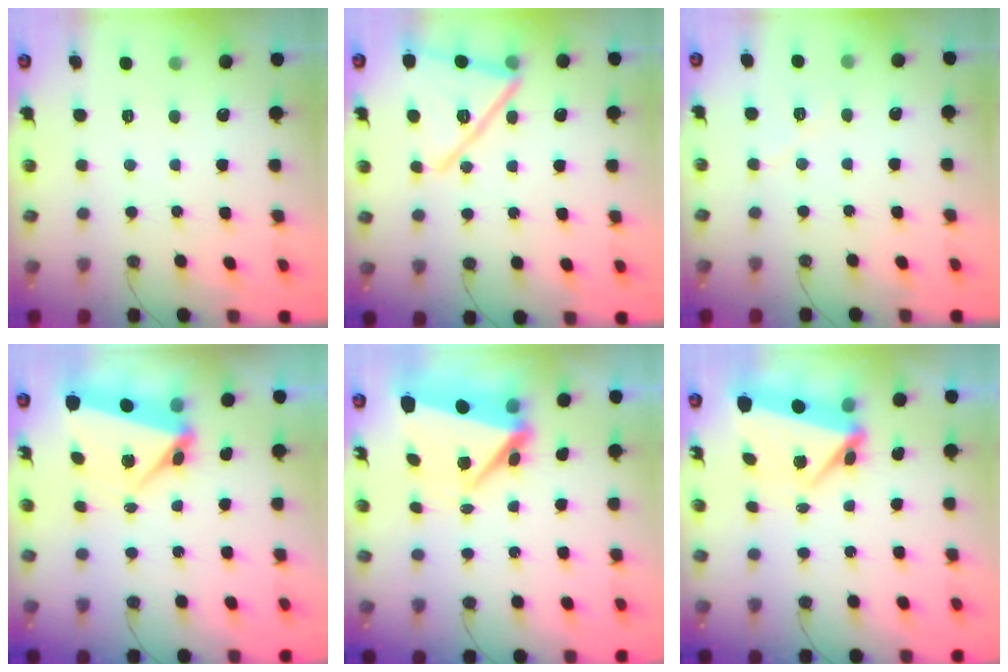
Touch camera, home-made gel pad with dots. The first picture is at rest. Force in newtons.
{"total": 17.3, "press": 16.8, "slide": 4.0}
{"total": 5.6, "press": 5.0, "slide": 2.4}
{"total": 6.8, "press": 6.5, "slide": 2.2}
{"total": 8.1, "press": 8.1, "slide": 0.4}
{"total": 7.5, "press": 5.7, "slide": 4.8}